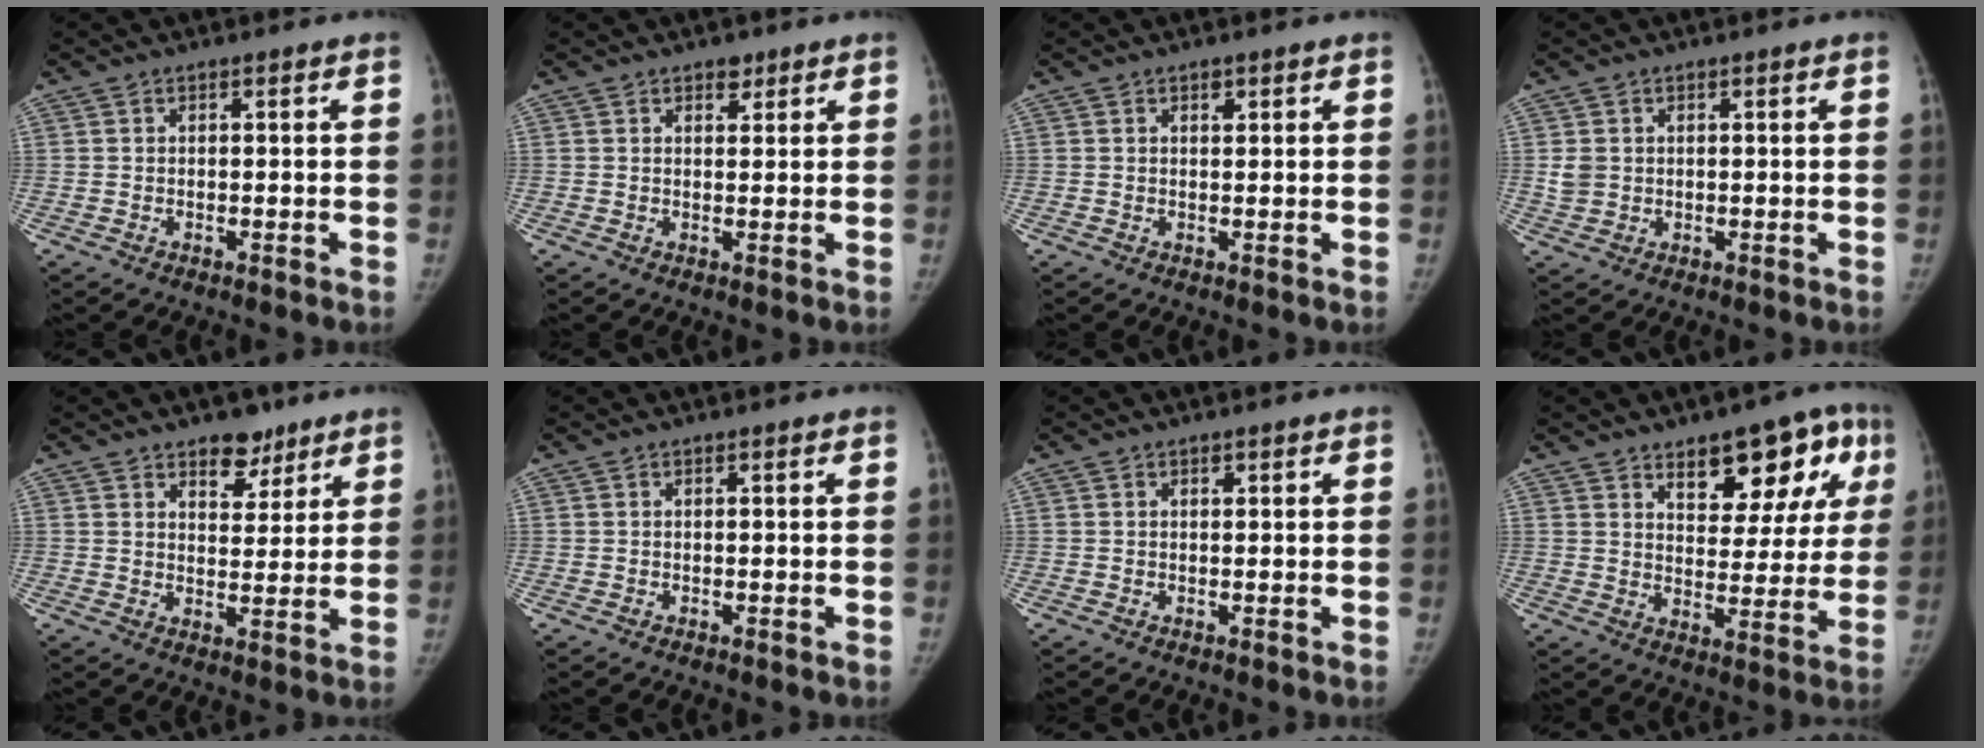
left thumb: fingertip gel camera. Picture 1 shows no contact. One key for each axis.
{"total": 2.2, "fx": 1.5, "fy": 1.3, "fz": 0.9, "tx": 0.002, "ty": -0.008, "tz": 0.019}
{"total": 1.2, "fx": 0.7, "fy": 0.7, "fz": 0.7, "tx": -0.002, "ty": -0.003, "tz": 0.010}
{"total": 2.8, "fx": 0.5, "fy": 2.4, "fz": 1.3, "tx": -0.017, "ty": -0.002, "tz": 0.015}
{"total": 6.8, "fx": 4.7, "fy": 3.8, "fz": 3.0, "tx": -0.010, "ty": -0.029, "tz": 0.072}
{"total": 0.0}
{"total": 0.7, "fx": 0.4, "fy": 0.4, "fz": 0.3, "tx": -0.002, "ty": -0.002, "tz": 0.006}
{"total": 15.0, "fx": 7.5, "fy": 7.4, "fz": 10.7, "tx": -0.084, "ty": -0.022, "tz": 0.102}